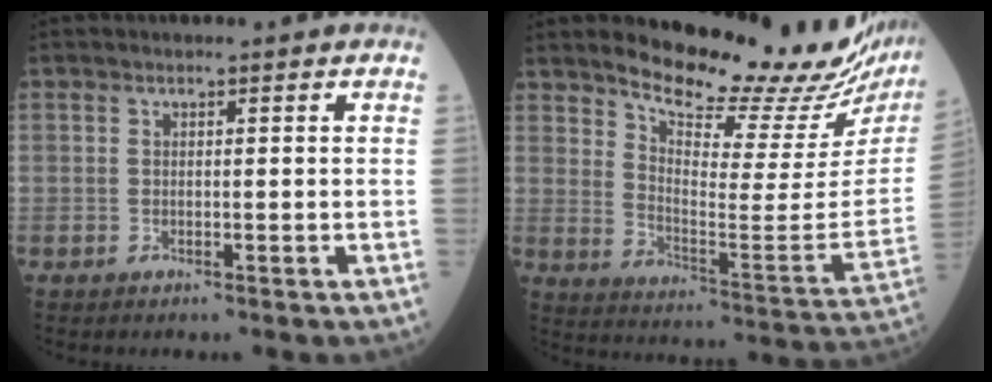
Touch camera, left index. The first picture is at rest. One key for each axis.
{"total": 21.7, "fx": 19.8, "fy": 2.6, "fz": 8.4, "tx": -0.135, "ty": -0.101, "tz": 0.259}